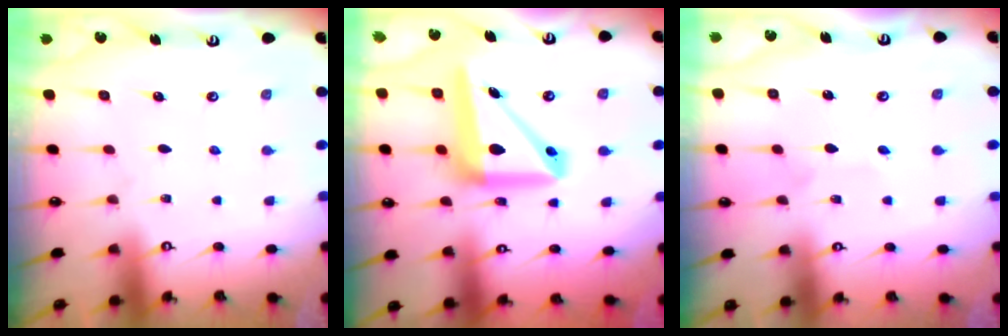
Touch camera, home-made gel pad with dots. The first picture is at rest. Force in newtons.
{"total": 15.3, "press": 15.1, "slide": 2.4}
{"total": 2.1, "press": 2.1, "slide": 0.2}